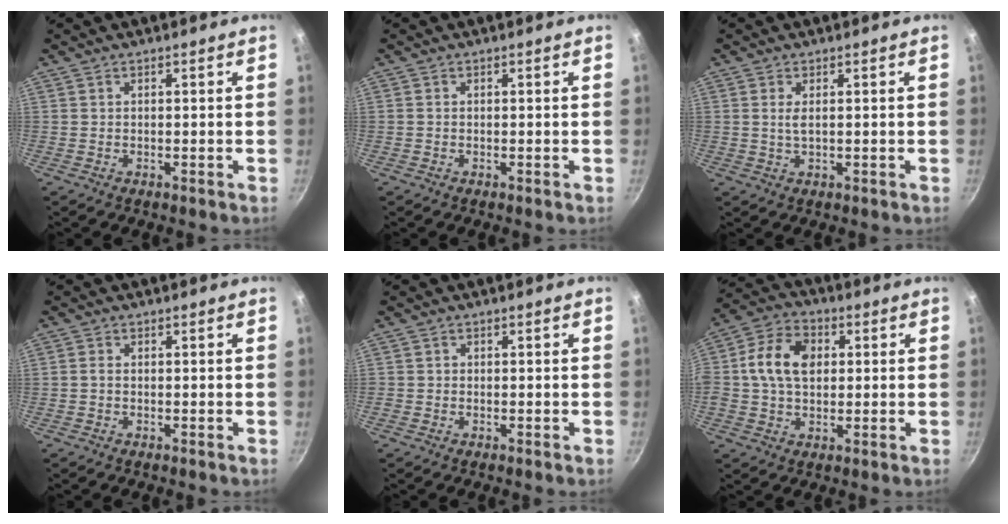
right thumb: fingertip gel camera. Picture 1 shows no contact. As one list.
[{"total": 0.0}, {"total": 6.9, "force": [1.0, 3.1, 6.0], "torque": [-0.120, -0.005, 0.023]}, {"total": 0.9, "force": [-0.2, 0.7, 0.6], "torque": [-0.013, 0.005, -0.005]}, {"total": 0.8, "force": [-0.3, 0.7, 0.1], "torque": [-0.001, 0.001, -0.006]}, {"total": 11.9, "force": [1.6, 8.5, 8.2], "torque": [-0.135, 0.014, 0.011]}]